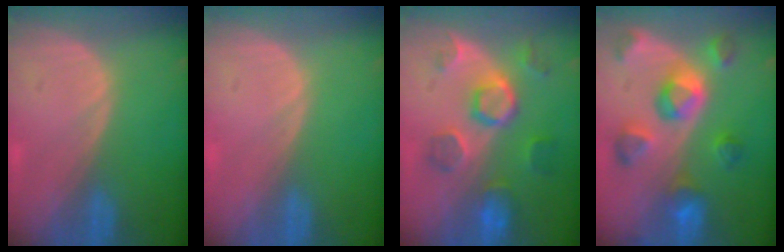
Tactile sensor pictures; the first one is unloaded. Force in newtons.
{"total": 0.0}
{"total": 8.4, "press": 8.1, "slide": 2.4}
{"total": 9.7, "press": 8.7, "slide": 4.3}